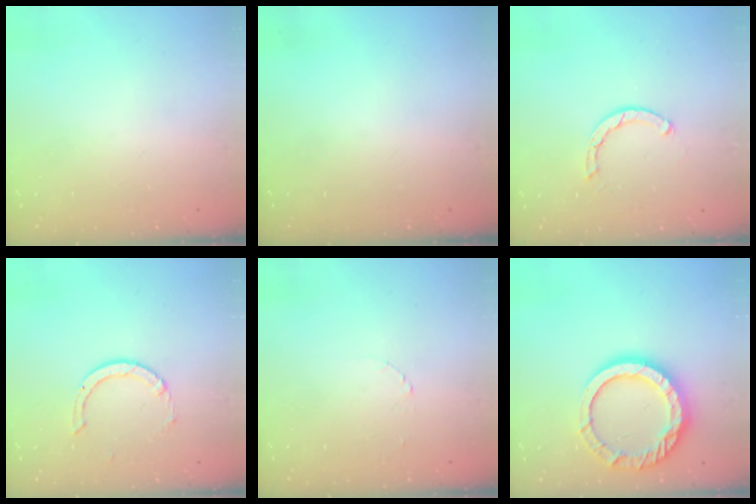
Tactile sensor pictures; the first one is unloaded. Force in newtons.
{"total": 0.0}
{"total": 2.5, "press": 2.5, "slide": 0.1}
{"total": 1.7, "press": 1.7, "slide": 0.1}
{"total": 1.3, "press": 1.3, "slide": 0.1}
{"total": 15.3, "press": 15.2, "slide": 1.3}